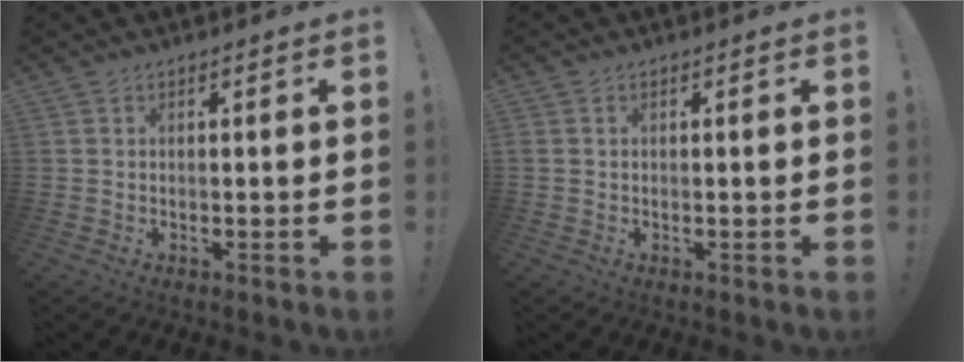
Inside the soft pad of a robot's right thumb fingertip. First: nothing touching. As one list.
[{"total": 0.9, "force": [0.3, 0.8, 0.3], "torque": [-0.008, 0.003, 0.006]}]